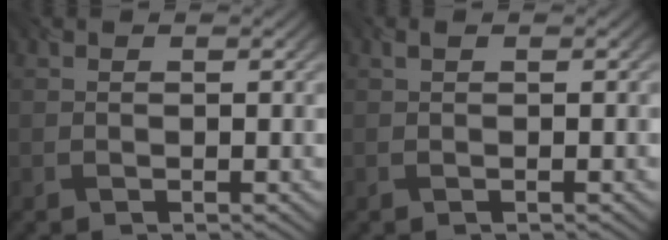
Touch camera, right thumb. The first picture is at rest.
{"total": 0.7, "force": [0.2, 0.1, 0.7], "torque": [-0.012, 0.003, 0.002]}